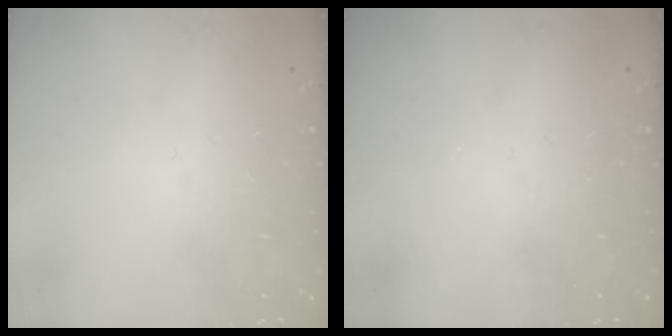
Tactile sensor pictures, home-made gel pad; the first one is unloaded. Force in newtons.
{"total": 0.0}